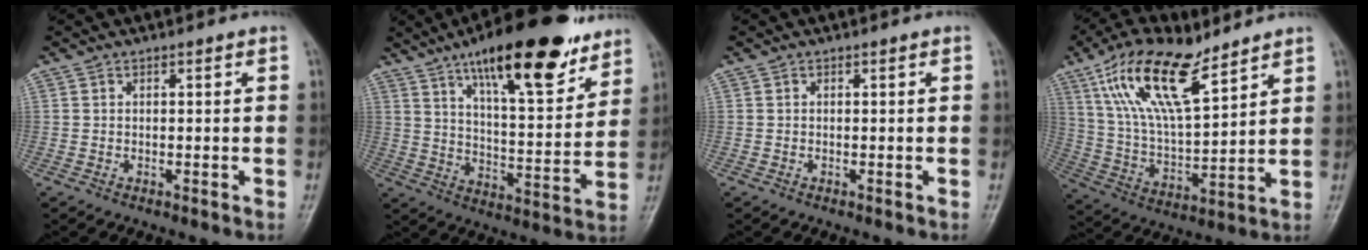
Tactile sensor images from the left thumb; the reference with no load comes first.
{"total": 22.1, "force": [14.4, 6.8, 15.4], "torque": [-0.204, -0.057, 0.227]}
{"total": 0.0}
{"total": 17.7, "force": [10.7, 6.5, 12.6], "torque": [-0.221, -0.036, 0.210]}